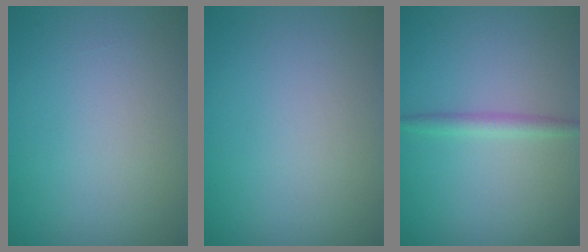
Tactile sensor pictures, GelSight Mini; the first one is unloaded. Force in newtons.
{"total": 0.0}
{"total": 1.5, "press": 1.5, "slide": 0.1}